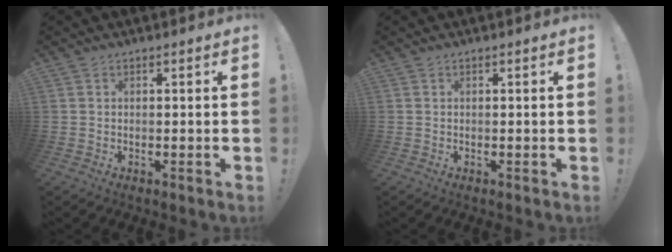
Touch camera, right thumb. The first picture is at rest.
{"total": 0.0}